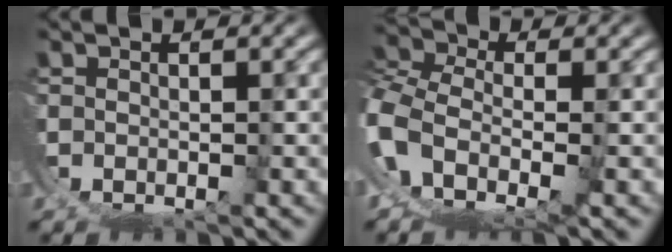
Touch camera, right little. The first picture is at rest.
{"total": 3.9, "force": [-0.4, 2.8, 2.6], "torque": [-0.094, -0.023, -0.003]}